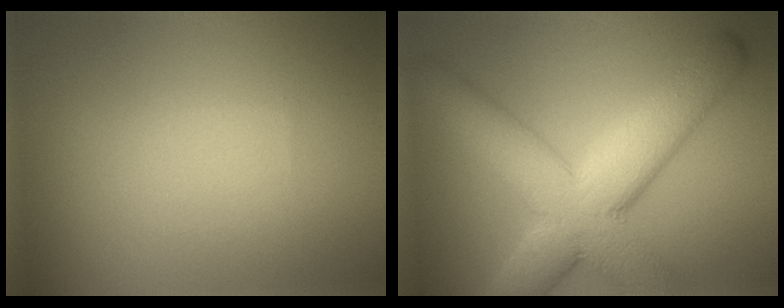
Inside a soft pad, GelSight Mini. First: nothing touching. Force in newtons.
{"total": 10.2, "press": 10.2, "slide": 0.8}